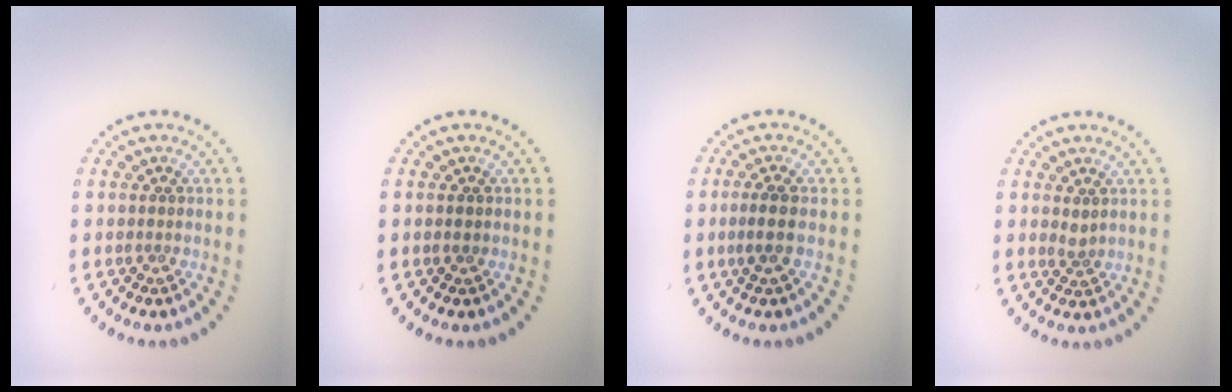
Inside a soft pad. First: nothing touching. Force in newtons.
{"total": 0.7, "press": 0.7, "slide": 0.2}
{"total": 1.7, "press": 1.5, "slide": 0.9}
{"total": 0.9, "press": 0.5, "slide": 0.8}